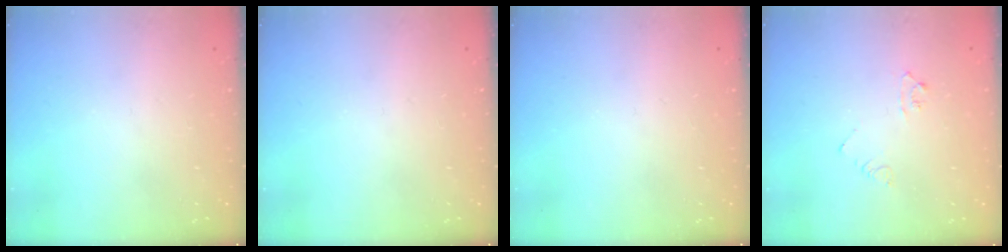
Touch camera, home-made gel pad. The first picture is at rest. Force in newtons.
{"total": 0.0}
{"total": 0.0}
{"total": 6.0, "press": 6.0, "slide": 0.7}